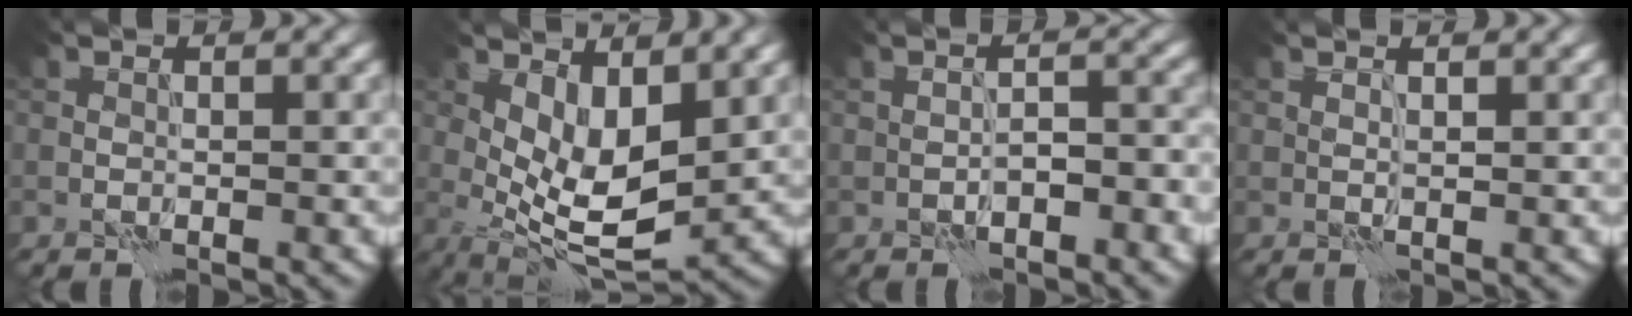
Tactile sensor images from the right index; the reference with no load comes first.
{"total": 6.9, "force": [1.1, 3.0, 6.1], "torque": [-0.111, -0.011, 0.024]}
{"total": 2.5, "force": [-0.9, 1.1, 2.0], "torque": [-0.034, 0.006, -0.015]}
{"total": 1.2, "force": [0.9, 0.3, 0.7], "torque": [-0.010, -0.006, 0.007]}